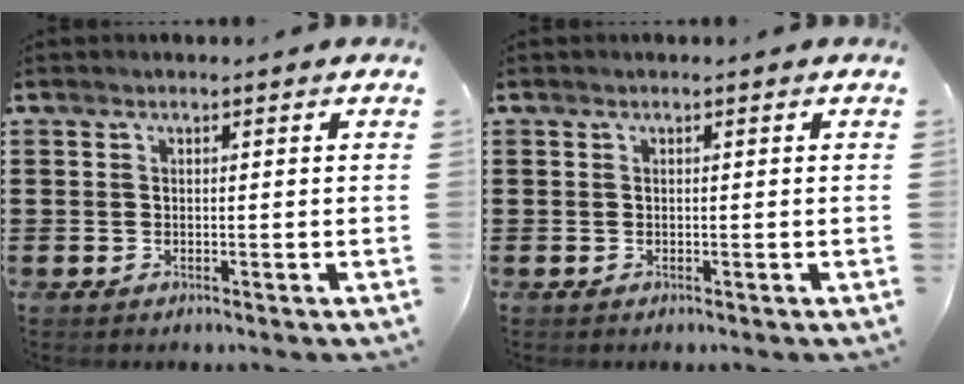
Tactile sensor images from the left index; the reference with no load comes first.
{"total": 0.0}